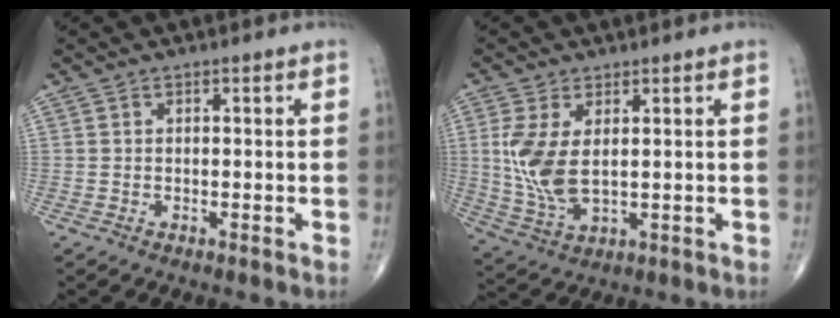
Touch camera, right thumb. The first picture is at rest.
{"total": 9.2, "force": [1.4, 4.6, 7.9], "torque": [-0.177, -0.012, 0.042]}